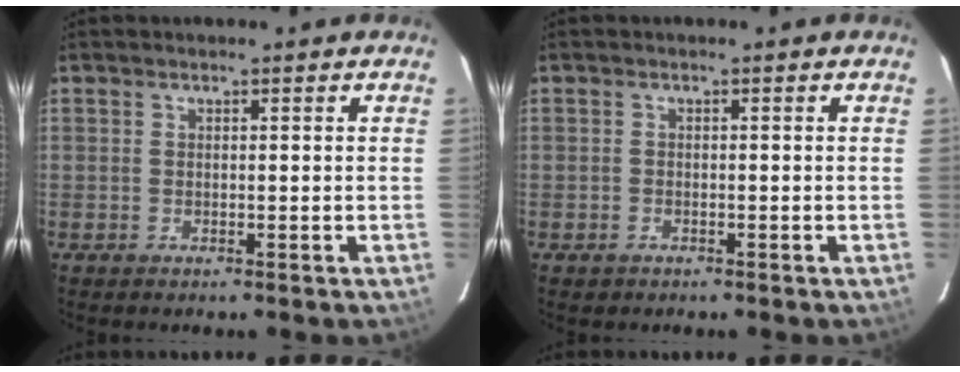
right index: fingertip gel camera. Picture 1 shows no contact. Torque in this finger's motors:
{"motor_torque": [0.18, -0.08, 0.02, 0.01]}